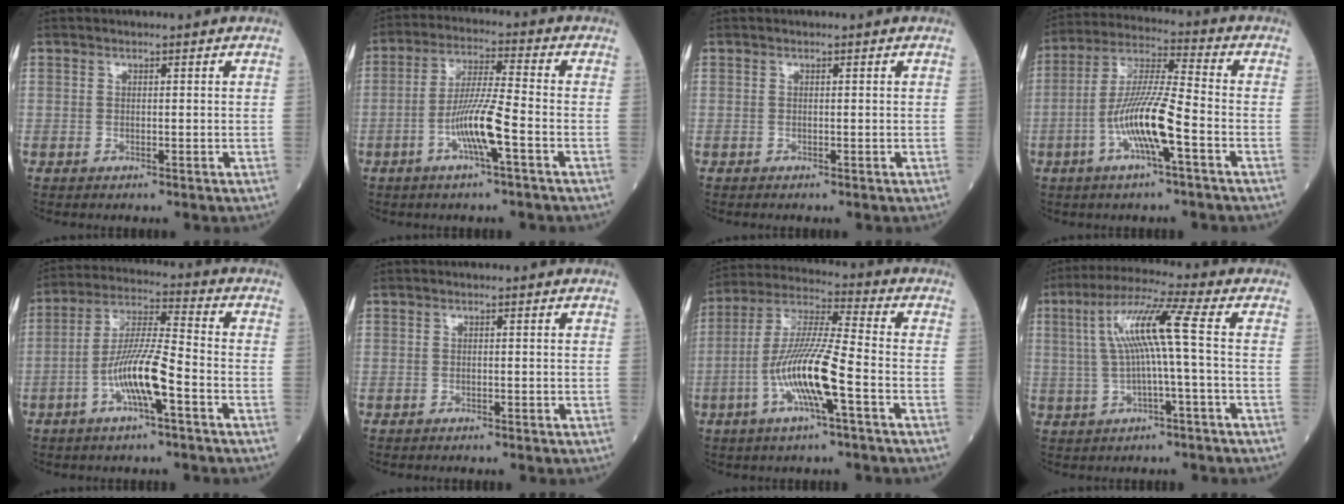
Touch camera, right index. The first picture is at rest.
{"total": 8.3, "force": [-3.1, -0.1, 7.7], "torque": [-0.151, 0.001, -0.062]}
{"total": 0.0}
{"total": 11.3, "force": [-3.9, 0.6, 10.6], "torque": [-0.212, 0.003, -0.077]}
{"total": 9.8, "force": [-3.8, 0.8, 9.0], "torque": [-0.179, 0.008, -0.074]}
{"total": 0.5, "force": [-0.5, 0.0, 0.2], "torque": [0.001, 0.000, -0.011]}
{"total": 12.3, "force": [-4.0, 0.4, 11.6], "torque": [-0.236, 0.001, -0.081]}
{"total": 9.3, "force": [0.6, -0.7, 9.2], "torque": [-0.178, 0.023, 0.014]}